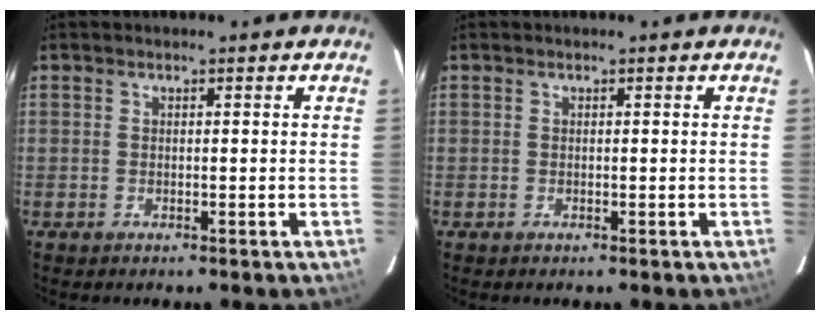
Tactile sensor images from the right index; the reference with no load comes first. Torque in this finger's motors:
{"motor_torque": [0.00, 0.00, 0.00, 0.00]}